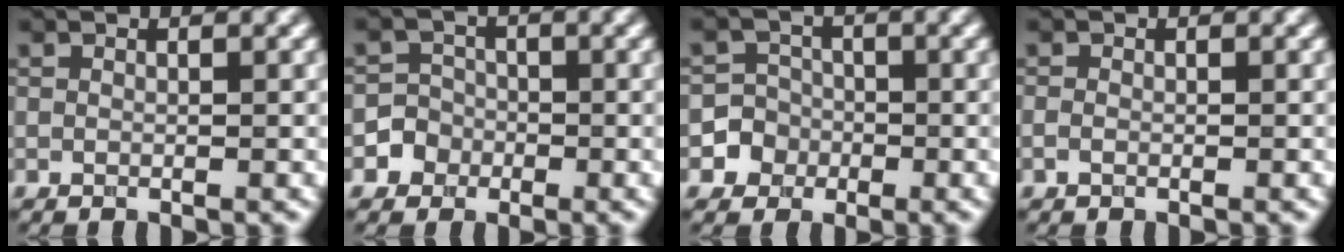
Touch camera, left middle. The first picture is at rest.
{"total": 2.1, "force": [-1.2, 1.7, -0.4], "torque": [0.023, 0.008, -0.017]}
{"total": 2.9, "force": [-1.5, 2.4, -0.4], "torque": [0.033, 0.004, -0.023]}
{"total": 0.5, "force": [-0.5, 0.0, 0.0], "torque": [-0.012, -0.001, -0.003]}